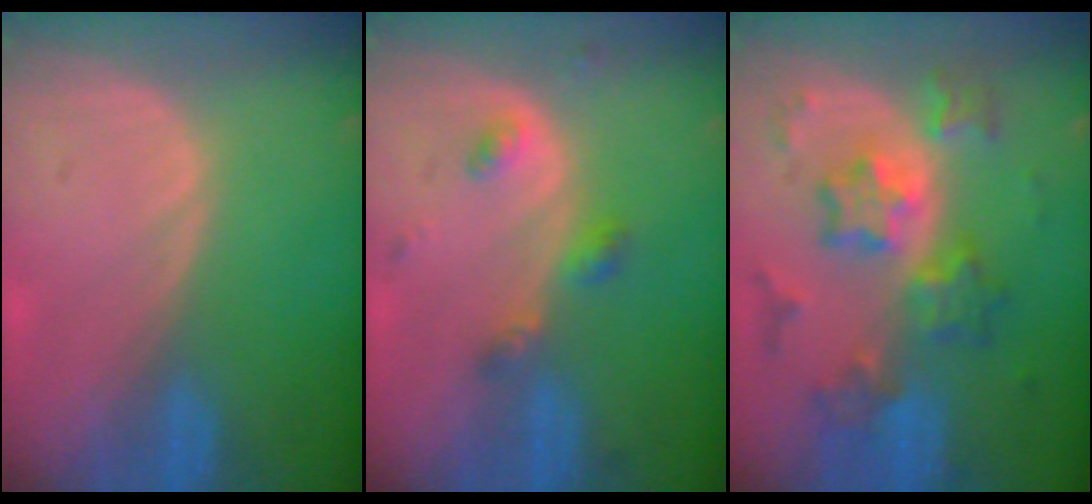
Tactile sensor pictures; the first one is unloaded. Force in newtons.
{"total": 3.7, "press": 3.7, "slide": 0.4}
{"total": 9.4, "press": 9.4, "slide": 0.8}